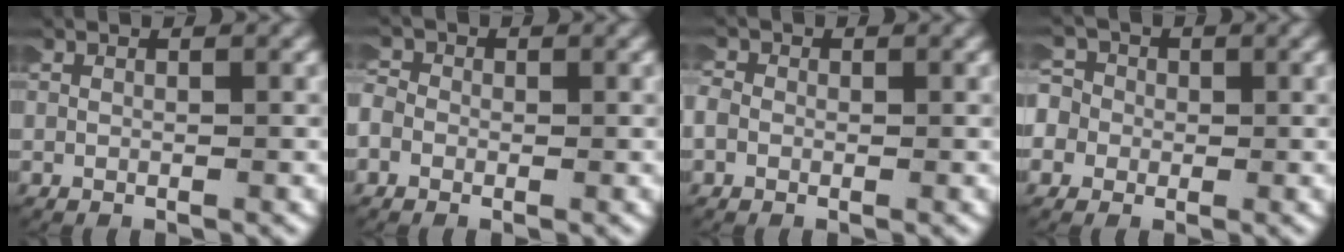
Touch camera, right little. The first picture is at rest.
{"total": 3.1, "force": [0.0, 2.8, 1.3], "torque": [-0.037, 0.002, -0.010]}
{"total": 2.6, "force": [0.2, 2.3, 1.1], "torque": [-0.032, 0.004, -0.005]}
{"total": 6.5, "force": [0.2, 6.1, 2.5], "torque": [-0.076, -0.002, -0.012]}